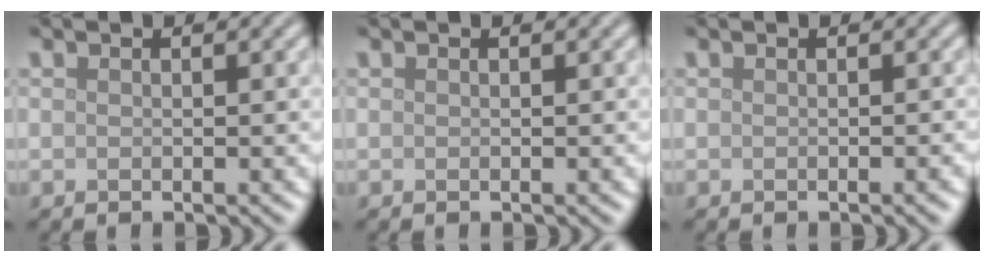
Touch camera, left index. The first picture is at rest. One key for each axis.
{"total": 0.0}
{"total": 0.7, "fx": -0.3, "fy": 0.1, "fz": 0.6, "tx": -0.005, "ty": 0.002, "tz": -0.003}